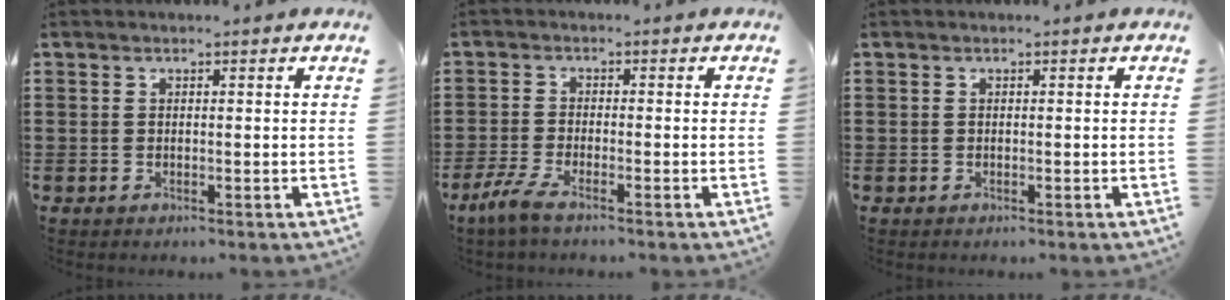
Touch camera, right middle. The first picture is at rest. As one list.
[{"total": 3.4, "force": [-2.3, 0.5, 2.5], "torque": [-0.070, -0.011, -0.050]}, {"total": 0.0}]